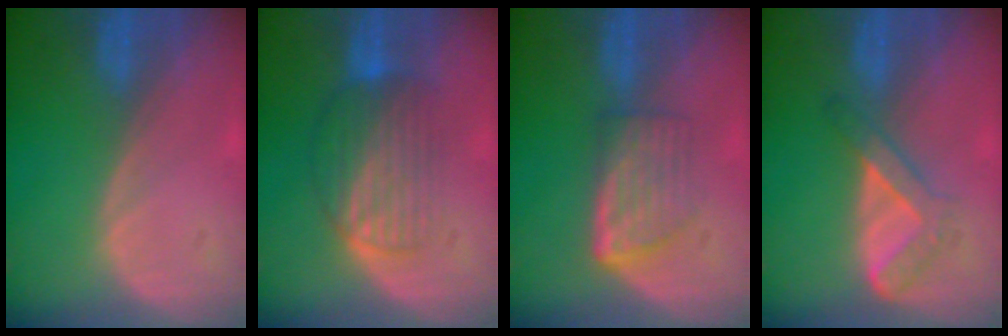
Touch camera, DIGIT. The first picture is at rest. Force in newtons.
{"total": 6.9, "press": 6.5, "slide": 2.3}
{"total": 5.9, "press": 5.3, "slide": 2.6}
{"total": 4.8, "press": 4.3, "slide": 2.1}